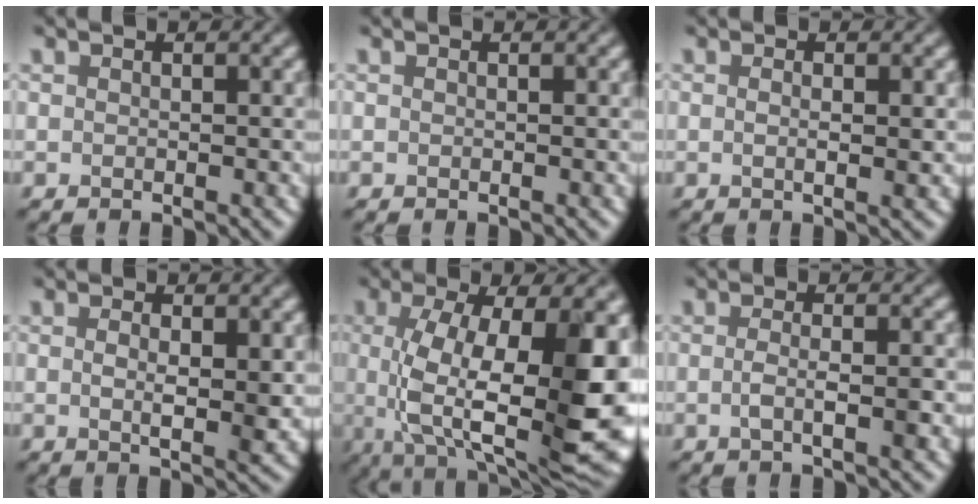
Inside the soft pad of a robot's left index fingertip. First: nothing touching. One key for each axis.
{"total": 0.0}
{"total": 1.6, "fx": 0.0, "fy": 0.4, "fz": 1.5, "tx": -0.025, "ty": -0.002, "tz": -0.001}
{"total": 3.1, "fx": 0.2, "fy": 0.9, "fz": 2.9, "tx": -0.053, "ty": -0.006, "tz": 0.004}
{"total": 14.7, "fx": -0.4, "fy": 5.6, "fz": 13.6, "tx": -0.210, "ty": -0.013, "tz": -0.005}
{"total": 2.7, "fx": -0.5, "fy": 0.7, "fz": 2.6, "tx": -0.047, "ty": 0.000, "tz": -0.011}